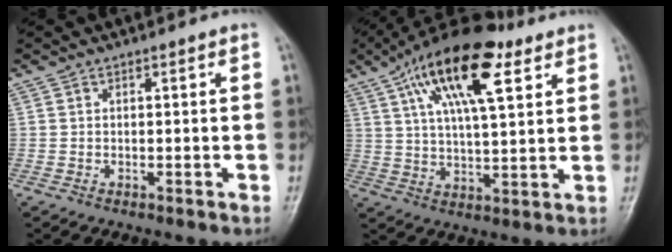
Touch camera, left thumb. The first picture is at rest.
{"total": 18.6, "force": [9.1, 6.9, 14.7], "torque": [-0.236, -0.011, 0.154]}